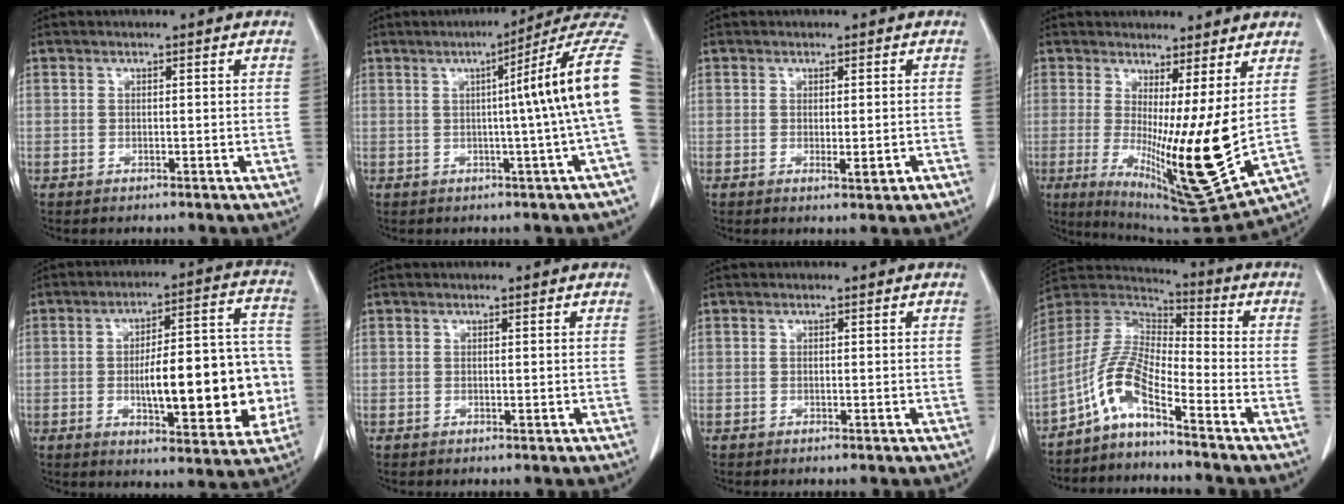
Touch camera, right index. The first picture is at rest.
{"total": 13.1, "force": [1.6, -2.2, 12.8], "torque": [-0.147, 0.017, 0.010]}
{"total": 2.4, "force": [-0.8, 0.5, 2.2], "torque": [-0.031, -0.007, -0.007]}
{"total": 14.9, "force": [0.1, 0.8, 14.9], "torque": [-0.256, -0.042, 0.016]}
{"total": 18.5, "force": [-2.8, 5.3, 17.5], "torque": [-0.234, 0.031, -0.031]}
{"total": 0.0}
{"total": 0.0}
{"total": 8.6, "force": [-5.5, 1.4, 6.4], "torque": [-0.149, 0.016, -0.114]}